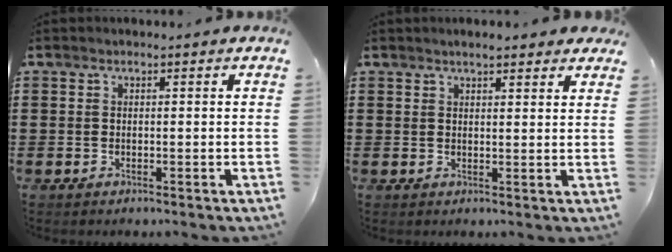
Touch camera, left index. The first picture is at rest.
{"total": 2.3, "force": [2.0, 0.4, 1.1], "torque": [-0.025, 0.006, 0.036]}